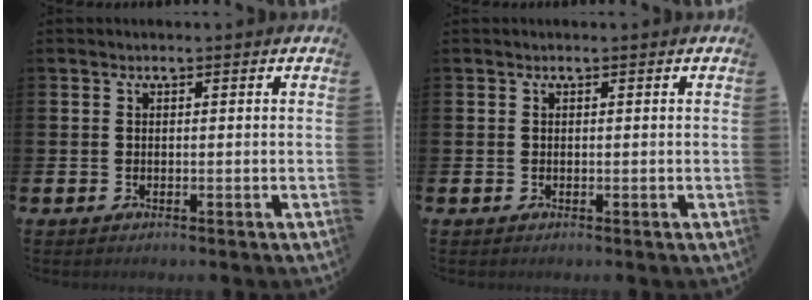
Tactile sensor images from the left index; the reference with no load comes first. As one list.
[{"total": 0.0}]